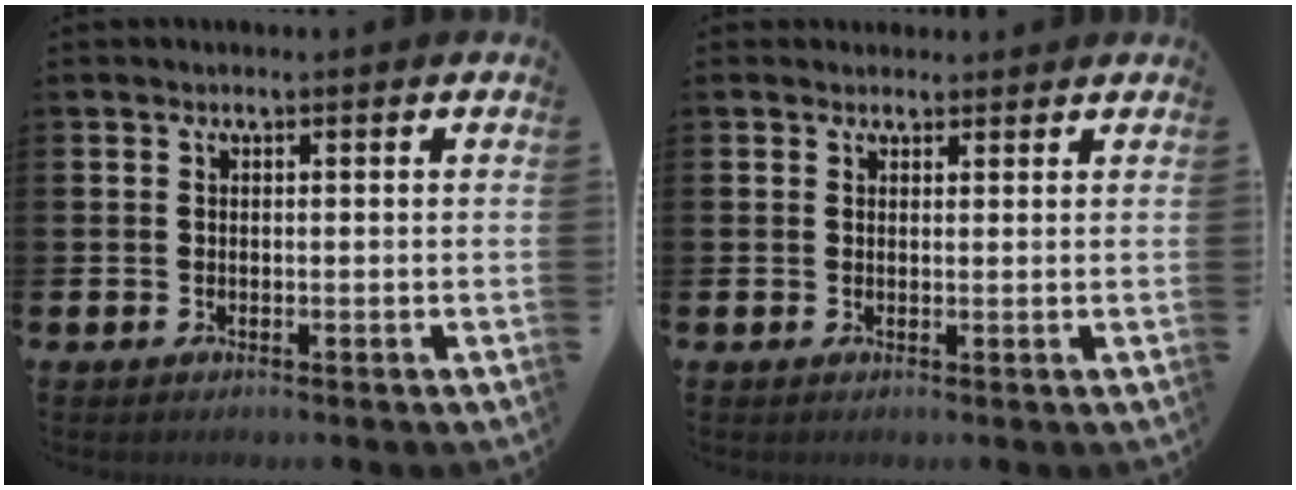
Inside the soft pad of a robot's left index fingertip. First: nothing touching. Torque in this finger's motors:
{"motor_torque": [0.15, -0.14, 0.12, 0.00]}